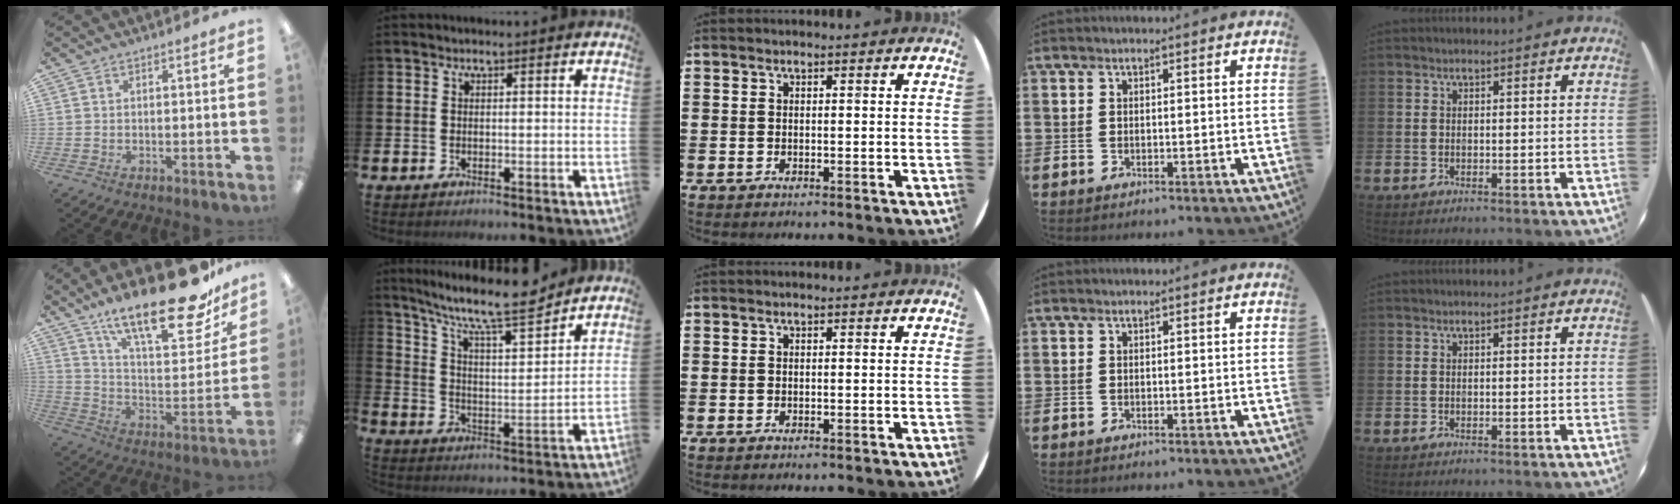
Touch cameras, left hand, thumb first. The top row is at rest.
{"thumb": {"total": 24.5, "force": [17.7, 7.5, 15.2], "torque": [-0.226, -0.120, 0.291]}, "index": {"total": 10.7, "force": [9.5, 1.5, 4.8], "torque": [-0.114, -0.064, 0.161]}}